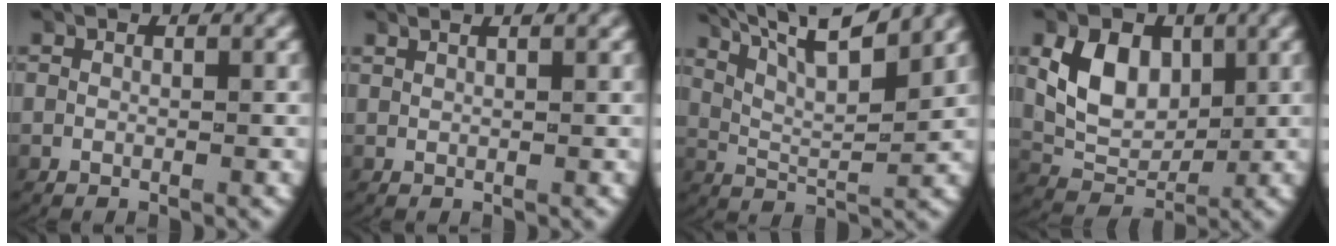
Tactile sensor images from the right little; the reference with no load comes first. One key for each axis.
{"total": 1.4, "fx": 1.3, "fy": 0.1, "fz": 0.6, "tx": -0.007, "ty": 0.007, "tz": 0.021}
{"total": 7.9, "fx": 5.3, "fy": 2.7, "fz": 5.2, "tx": -0.093, "ty": 0.002, "tz": 0.086}
{"total": 6.5, "fx": 1.1, "fy": 4.8, "fz": 4.2, "tx": -0.081, "ty": -0.008, "tz": 0.022}